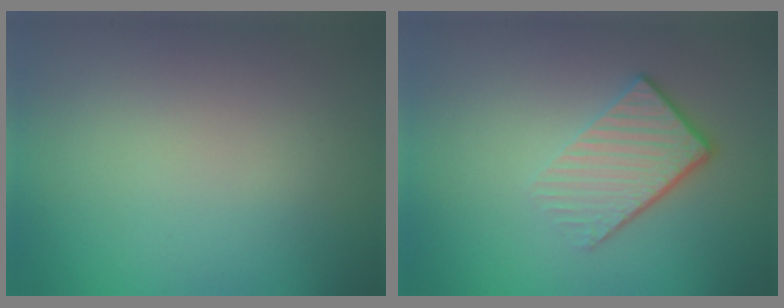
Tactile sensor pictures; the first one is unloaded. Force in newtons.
{"total": 4.3, "press": 2.9, "slide": 3.2}